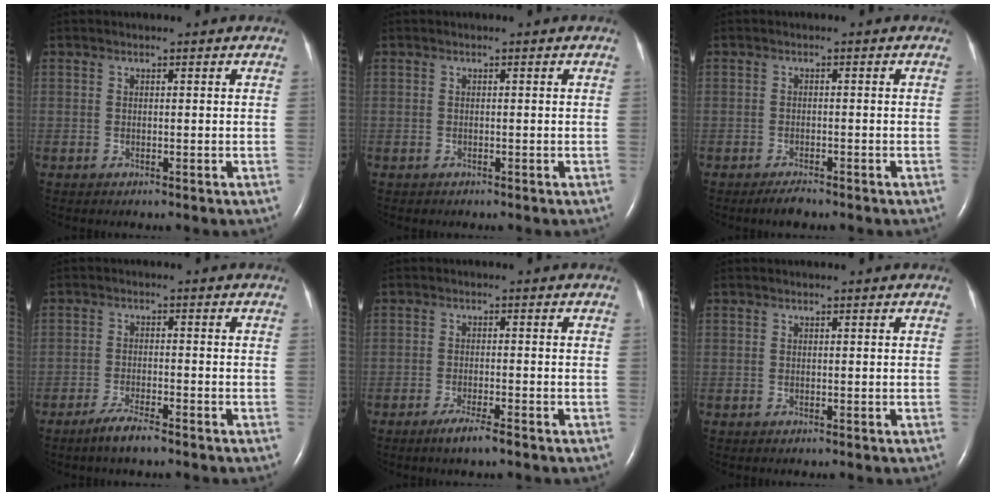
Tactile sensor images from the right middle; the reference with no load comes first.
{"total": 0.0}
{"total": 2.0, "force": [-1.7, 0.4, 1.0], "torque": [-0.028, -0.005, -0.027]}
{"total": 3.9, "force": [-3.0, 0.3, 2.4], "torque": [-0.056, -0.006, -0.057]}
{"total": 3.4, "force": [-2.4, 0.1, 2.4], "torque": [-0.051, -0.007, -0.045]}
{"total": 0.0}